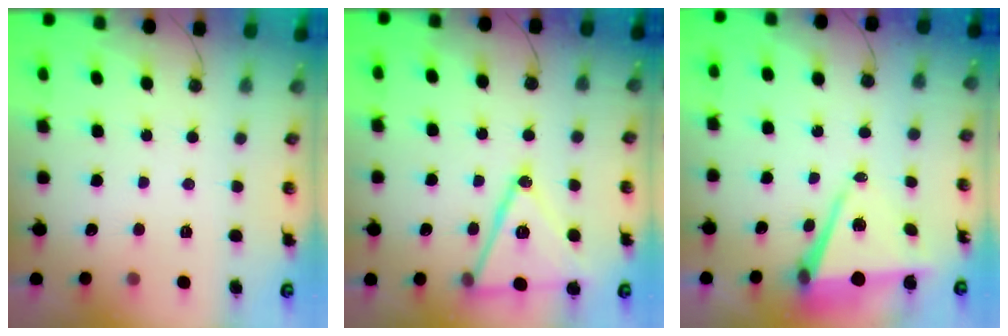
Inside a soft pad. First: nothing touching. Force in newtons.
{"total": 17.7, "press": 17.3, "slide": 3.4}
{"total": 7.4, "press": 6.4, "slide": 3.8}